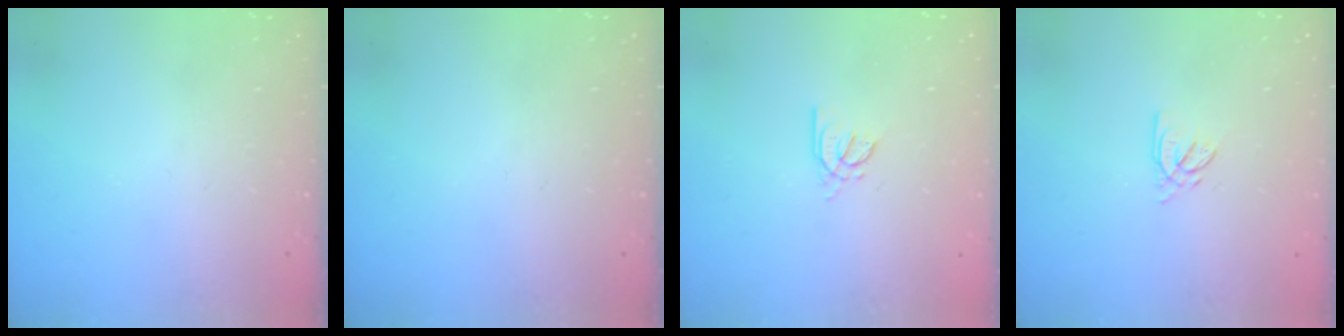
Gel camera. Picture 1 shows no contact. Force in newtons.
{"total": 0.0}
{"total": 2.4, "press": 2.4, "slide": 0.6}
{"total": 2.5, "press": 2.5, "slide": 0.3}